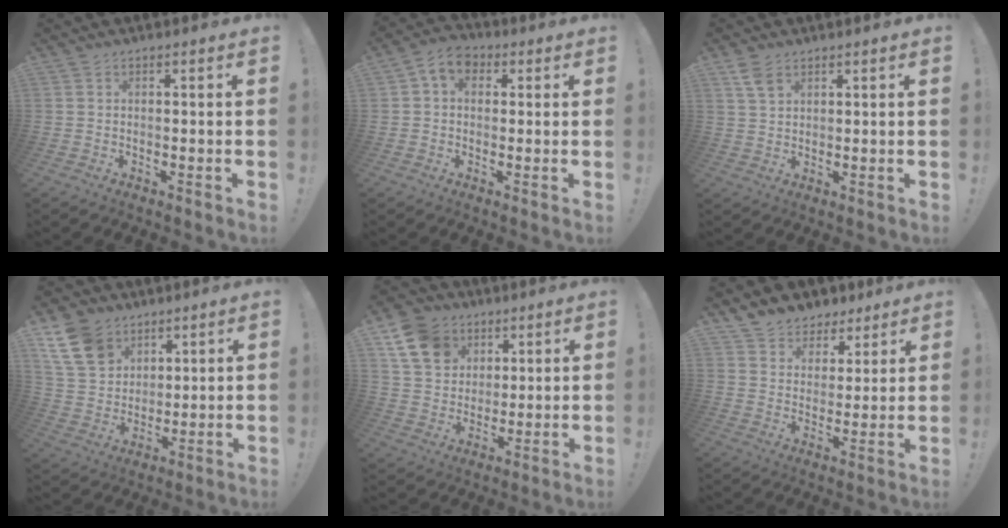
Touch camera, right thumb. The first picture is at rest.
{"total": 6.0, "force": [1.6, 4.3, 3.8], "torque": [-0.061, 0.004, 0.033]}
{"total": 4.5, "force": [2.7, 2.3, 2.7], "torque": [-0.047, -0.012, 0.051]}
{"total": 14.2, "force": [8.1, 10.1, 5.7], "torque": [-0.116, -0.036, 0.167]}
{"total": 14.3, "force": [6.8, 11.1, 5.9], "torque": [-0.102, -0.028, 0.140]}
{"total": 7.1, "force": [5.1, 4.9, 0.4], "torque": [-0.014, -0.041, 0.102]}